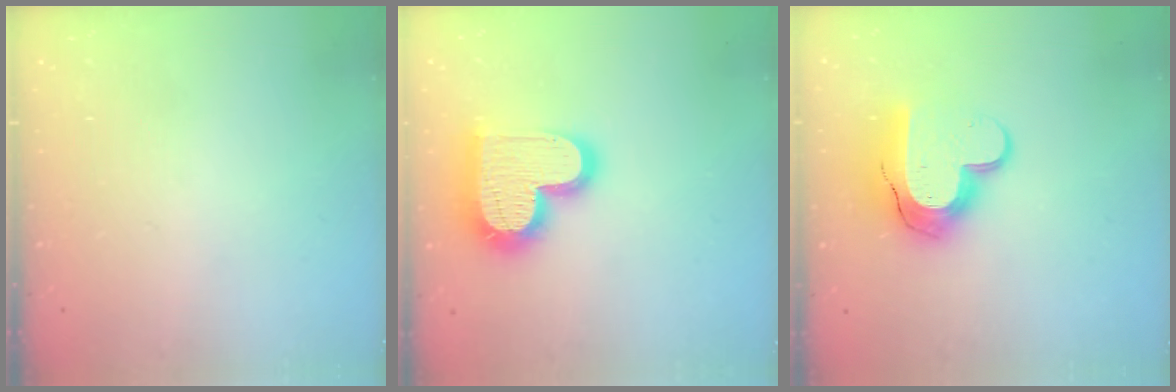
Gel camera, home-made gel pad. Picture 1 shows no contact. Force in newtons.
{"total": 19.8, "press": 19.7, "slide": 1.3}
{"total": 15.4, "press": 15.3, "slide": 1.1}